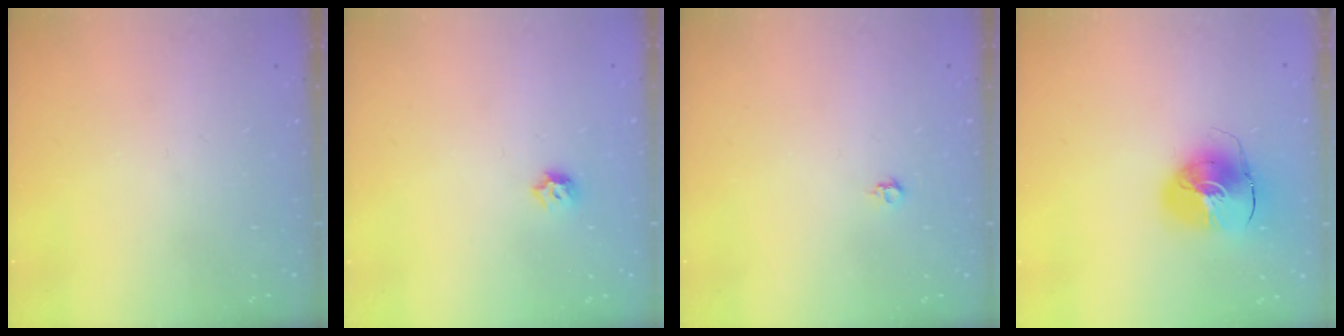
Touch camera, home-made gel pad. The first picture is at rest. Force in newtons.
{"total": 4.0, "press": 3.9, "slide": 0.8}
{"total": 4.0, "press": 4.0, "slide": 0.6}
{"total": 11.2, "press": 11.0, "slide": 1.7}